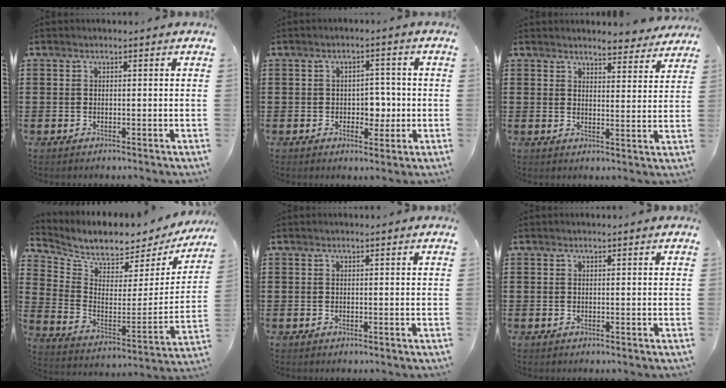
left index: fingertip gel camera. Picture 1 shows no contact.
{"total": 4.0, "force": [-0.5, 2.9, 2.6], "torque": [-0.050, 0.003, -0.016]}
{"total": 4.4, "force": [4.3, 0.2, 0.8], "torque": [-0.022, -0.019, 0.078]}
{"total": 5.2, "force": [5.1, 1.1, 0.8], "torque": [-0.042, -0.057, 0.081]}
{"total": 0.0}
{"total": 0.0}